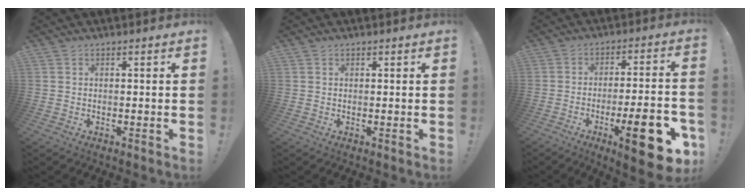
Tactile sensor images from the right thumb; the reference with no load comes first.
{"total": 0.5, "force": [0.4, 0.3, 0.1], "torque": [0.005, -0.003, 0.007]}
{"total": 17.6, "force": [-8.1, 4.3, 15.1], "torque": [-0.197, 0.038, -0.116]}